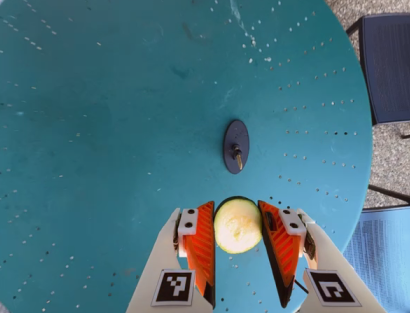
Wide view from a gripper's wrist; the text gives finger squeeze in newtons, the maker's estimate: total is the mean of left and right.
{"total": 13.2, "left": 13.9, "right": 12.5}